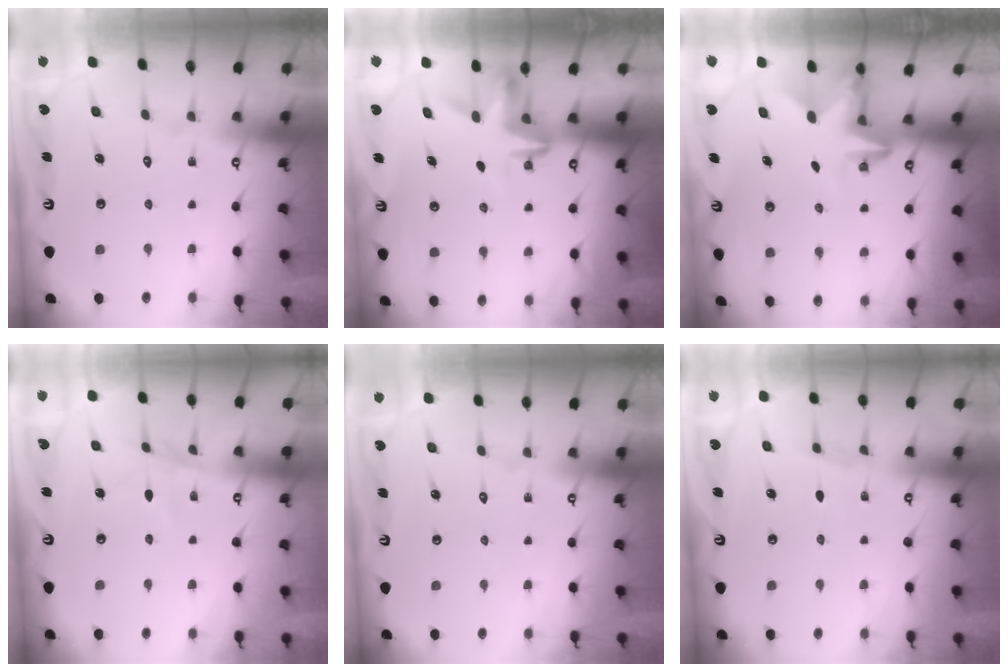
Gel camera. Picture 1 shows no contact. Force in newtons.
{"total": 3.5, "press": 3.5, "slide": 0.2}
{"total": 2.9, "press": 2.9, "slide": 0.1}
{"total": 3.1, "press": 3.1, "slide": 0.2}
{"total": 0.0}
{"total": 2.4, "press": 2.4, "slide": 0.4}